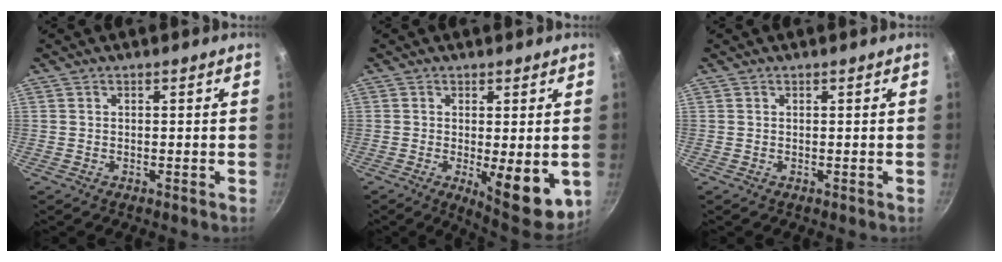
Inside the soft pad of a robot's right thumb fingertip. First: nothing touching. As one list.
[{"total": 10.9, "force": [-2.3, 3.5, 10.0], "torque": [-0.130, -0.025, -0.023]}, {"total": 0.0}]